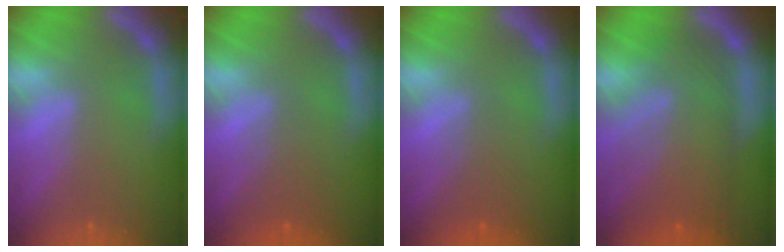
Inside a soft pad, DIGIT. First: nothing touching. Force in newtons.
{"total": 2.5}
{"total": 2.5}
{"total": 9.6}